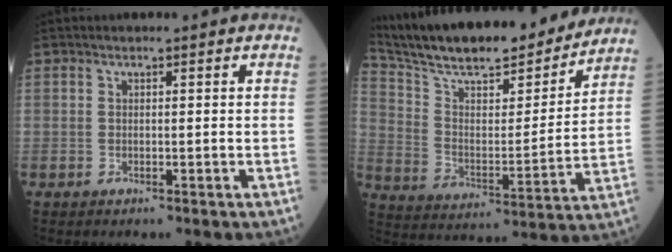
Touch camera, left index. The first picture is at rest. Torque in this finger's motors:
{"motor_torque": [-0.15, -1.33, 0.64, 0.13]}